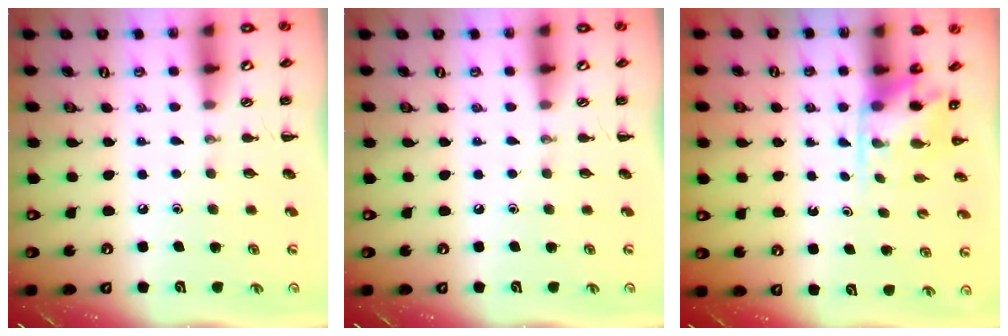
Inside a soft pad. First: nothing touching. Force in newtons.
{"total": 0.0}
{"total": 4.8, "press": 4.7, "slide": 0.4}